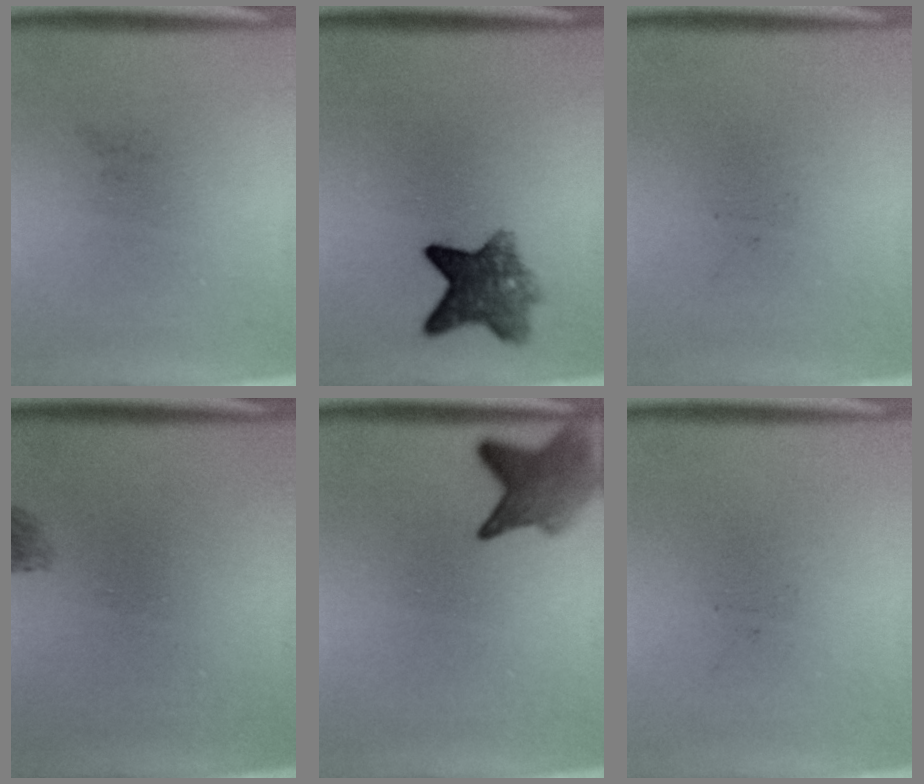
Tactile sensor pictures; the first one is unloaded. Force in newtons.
{"total": 6.6}
{"total": 0.0}
{"total": 1.7}
{"total": 4.7}
{"total": 0.0}